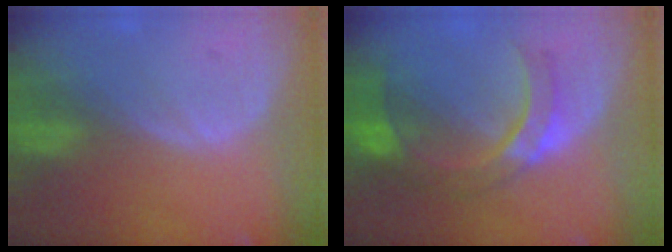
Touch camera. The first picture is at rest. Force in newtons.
{"total": 9.1, "press": 7.9, "slide": 4.5}